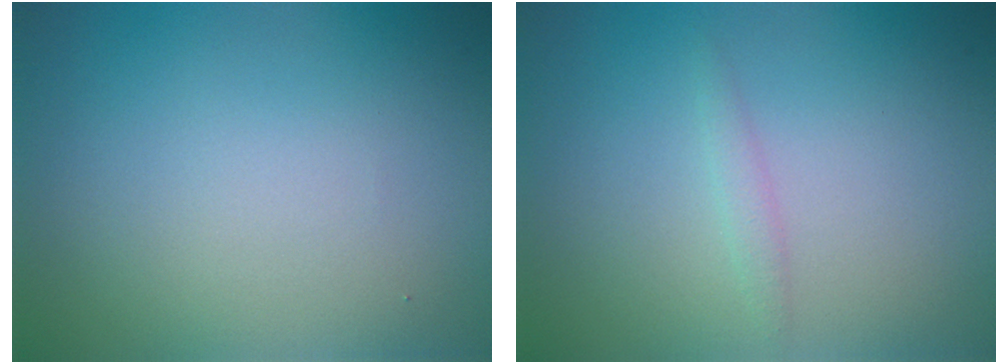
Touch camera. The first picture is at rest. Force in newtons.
{"total": 0.8, "press": 0.8, "slide": 0.1}